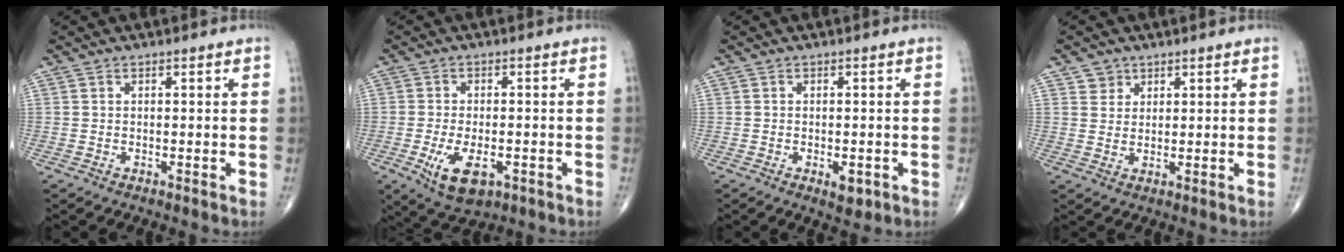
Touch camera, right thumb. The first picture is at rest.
{"total": 8.4, "force": [-3.1, 4.2, 6.6], "torque": [-0.113, -0.002, -0.041]}
{"total": 3.1, "force": [-1.1, 1.5, 2.4], "torque": [-0.027, 0.000, -0.010]}
{"total": 2.8, "force": [1.7, 2.2, 0.2], "torque": [0.017, -0.009, 0.024]}